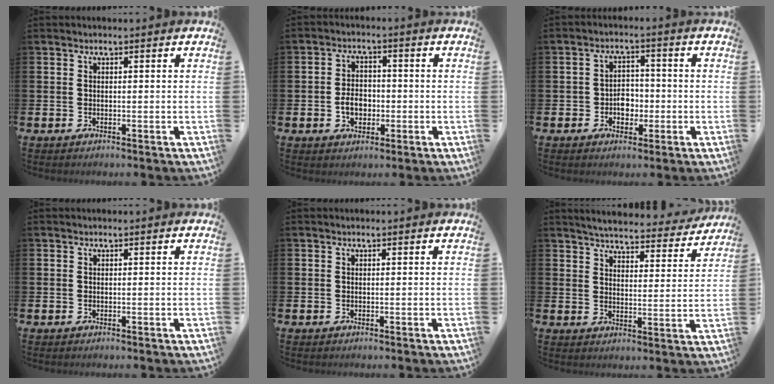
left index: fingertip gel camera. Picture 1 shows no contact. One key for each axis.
{"total": 3.9, "fx": -1.0, "fy": 2.9, "fz": 2.5, "tx": -0.026, "ty": -0.003, "tz": -0.026}
{"total": 3.4, "fx": -1.0, "fy": 2.8, "fz": 1.6, "tx": -0.022, "ty": 0.001, "tz": -0.027}
{"total": 0.0}
{"total": 0.0}
{"total": 4.9, "fx": 4.8, "fy": 0.5, "fz": 1.0, "tx": -0.023, "ty": -0.040, "tz": 0.076}